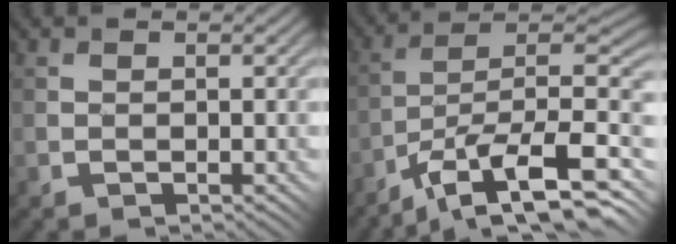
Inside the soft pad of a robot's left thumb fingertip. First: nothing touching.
{"total": 14.5, "force": [-8.5, 4.0, 11.0], "torque": [-0.168, 0.001, -0.156]}